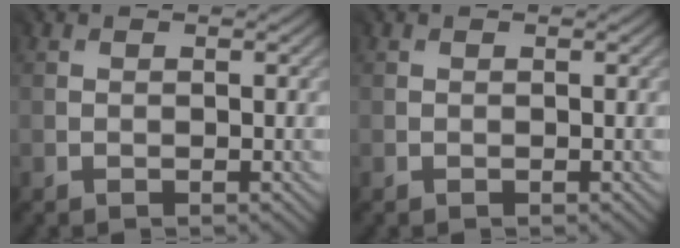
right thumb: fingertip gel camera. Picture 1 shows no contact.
{"total": 0.0}